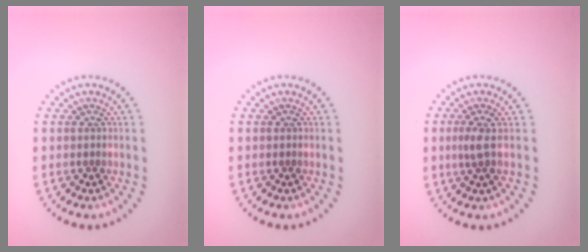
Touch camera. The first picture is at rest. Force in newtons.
{"total": 0.0}
{"total": 1.9, "press": 1.5, "slide": 1.2}